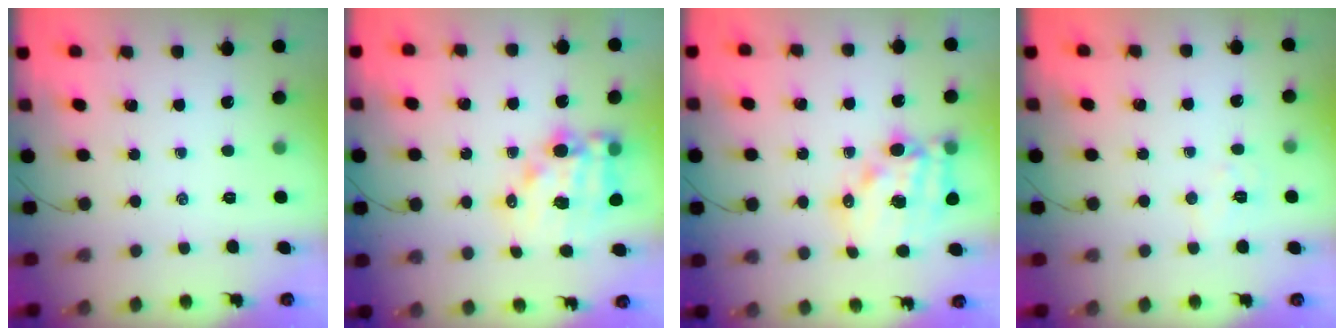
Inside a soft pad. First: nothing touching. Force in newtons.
{"total": 13.9, "press": 13.5, "slide": 3.5}
{"total": 15.7, "press": 15.3, "slide": 3.8}
{"total": 4.9, "press": 4.8, "slide": 0.7}